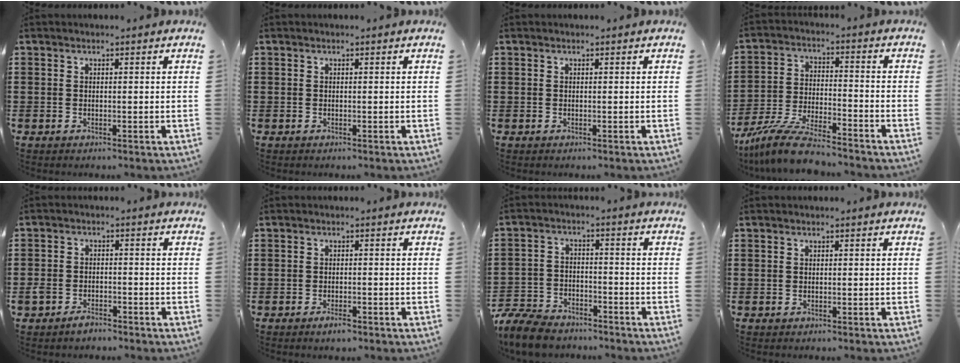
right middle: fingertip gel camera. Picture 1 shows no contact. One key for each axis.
{"total": 0.0}
{"total": 0.0}
{"total": 9.2, "fx": -8.2, "fy": 0.9, "fz": 4.0, "tx": -0.086, "ty": 0.006, "tz": -0.160}
{"total": 2.6, "fx": -2.1, "fy": 1.1, "fz": 1.0, "tx": -0.027, "ty": 0.005, "tz": -0.045}
{"total": 2.4, "fx": -1.5, "fy": 0.5, "fz": 1.8, "tx": -0.037, "ty": -0.002, "tz": -0.029}
{"total": 7.9, "fx": -7.4, "fy": 1.8, "fz": 2.1, "tx": -0.055, "ty": 0.011, "tz": -0.149}
{"total": 0.0}